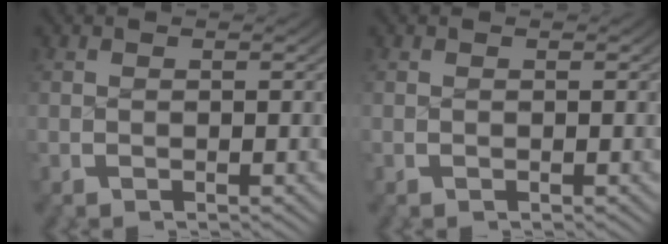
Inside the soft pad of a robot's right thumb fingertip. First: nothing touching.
{"total": 0.0}